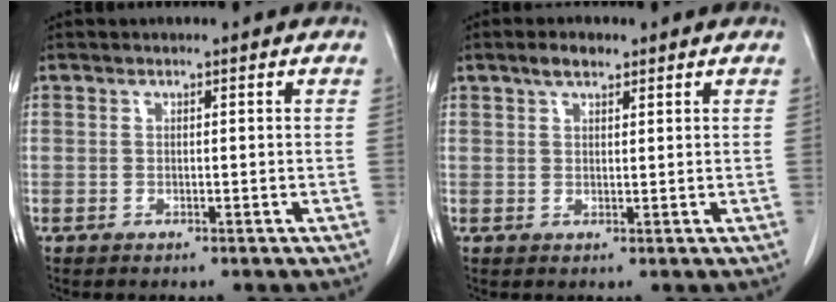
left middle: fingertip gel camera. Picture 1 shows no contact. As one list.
[{"total": 2.7, "force": [1.9, 1.0, 1.6], "torque": [-0.034, 0.007, 0.033]}]